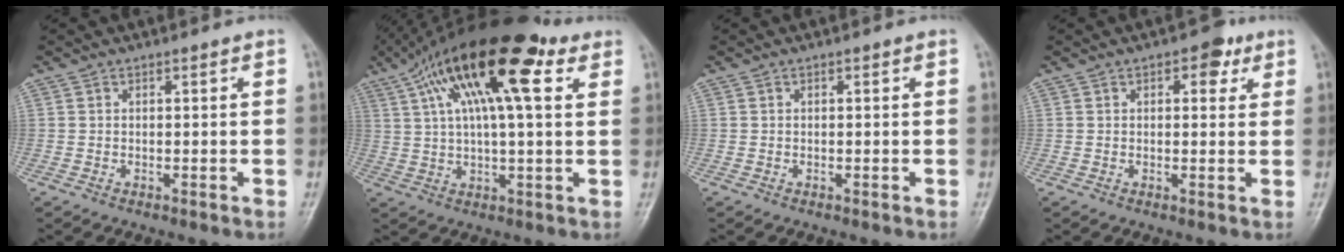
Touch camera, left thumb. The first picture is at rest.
{"total": 20.1, "force": [8.4, 6.6, 17.0], "torque": [-0.284, 0.017, 0.136]}
{"total": 0.0}
{"total": 4.3, "force": [2.1, 2.5, 2.8], "torque": [-0.013, -0.002, 0.019]}